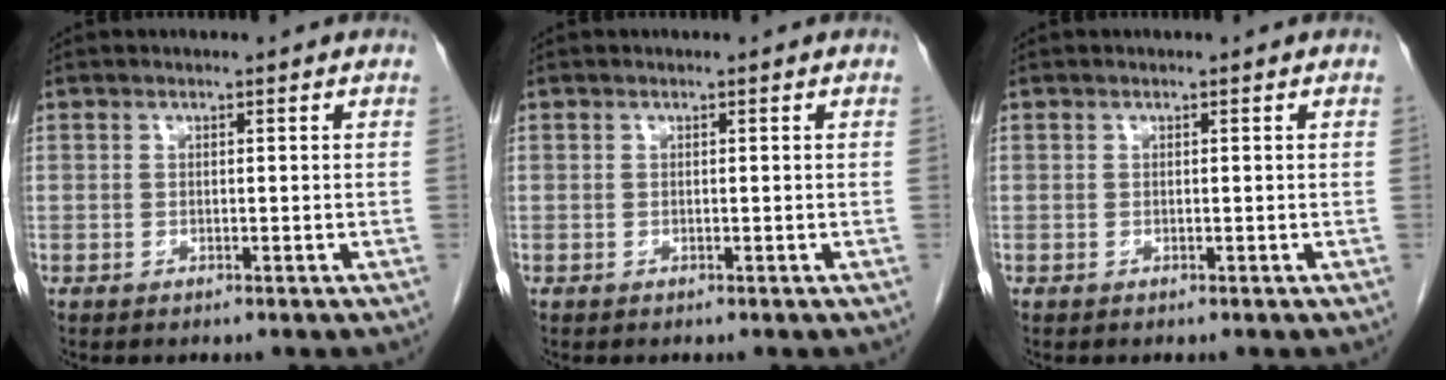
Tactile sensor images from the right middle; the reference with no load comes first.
{"total": 0.0}
{"total": 0.0}